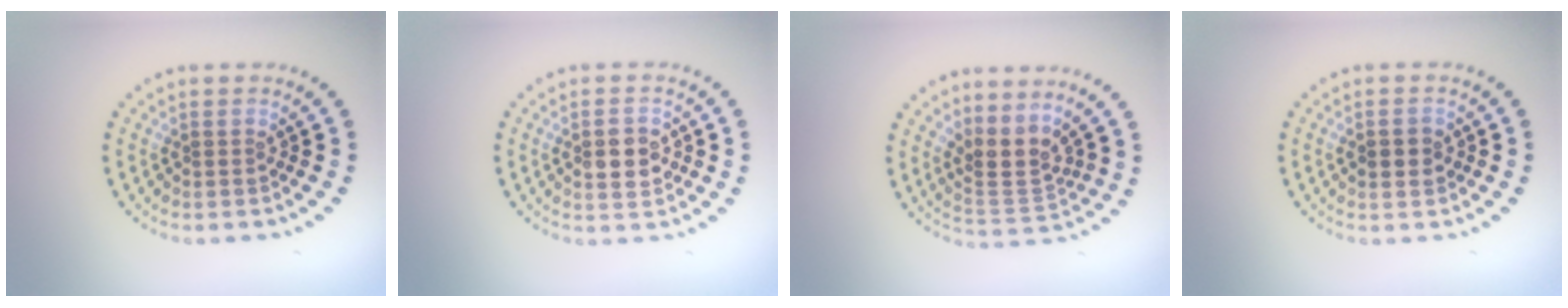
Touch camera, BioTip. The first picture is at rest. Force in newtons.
{"total": 2.8, "press": 2.8, "slide": 0.1}
{"total": 3.0, "press": 2.1, "slide": 2.1}
{"total": 2.3, "press": 2.3, "slide": 0.0}